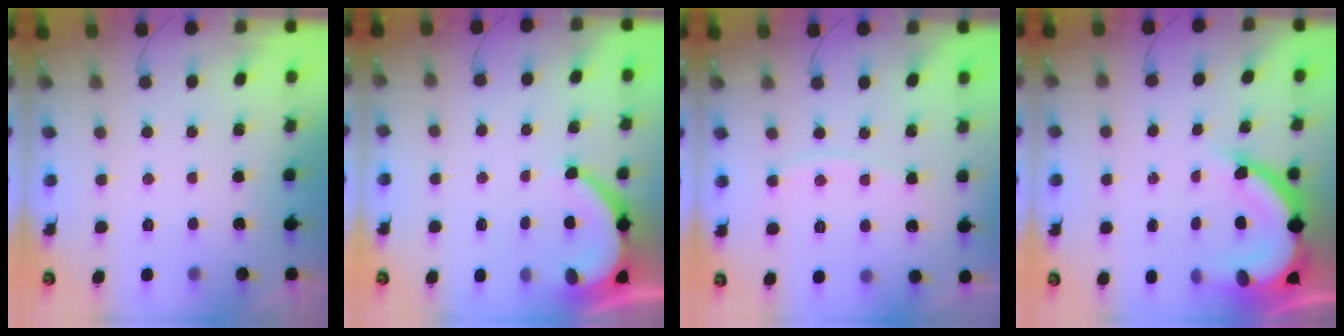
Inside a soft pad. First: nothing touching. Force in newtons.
{"total": 6.6, "press": 6.6, "slide": 0.4}
{"total": 5.2, "press": 5.2, "slide": 0.3}
{"total": 14.3, "press": 14.2, "slide": 1.5}